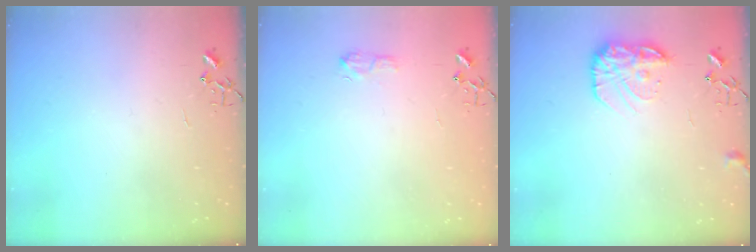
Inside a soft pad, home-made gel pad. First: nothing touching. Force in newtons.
{"total": 7.4, "press": 7.3, "slide": 0.8}
{"total": 13.0, "press": 13.0, "slide": 0.5}